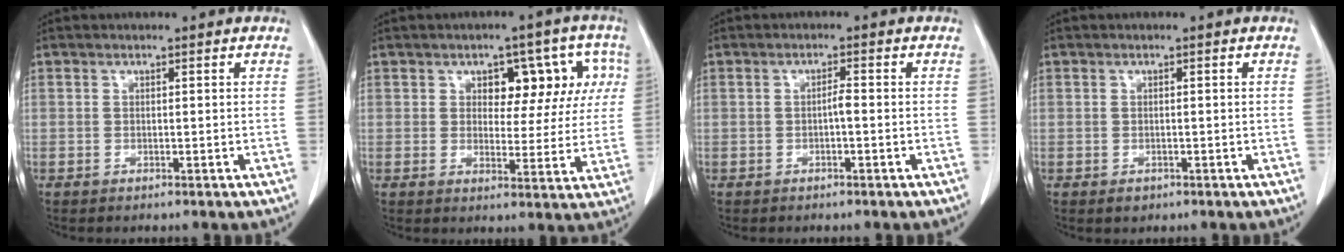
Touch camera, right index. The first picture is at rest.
{"total": 12.2, "force": [3.7, 7.2, 9.2], "torque": [-0.124, 0.037, 0.057]}
{"total": 1.9, "force": [-0.3, 0.5, 1.8], "torque": [-0.035, 0.003, -0.003]}
{"total": 2.2, "force": [-0.9, 1.6, 1.1], "torque": [-0.019, 0.000, -0.003]}